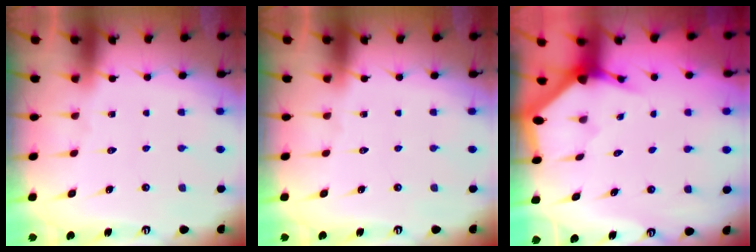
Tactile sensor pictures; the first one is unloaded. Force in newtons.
{"total": 0.0}
{"total": 2.9, "press": 2.9, "slide": 0.1}